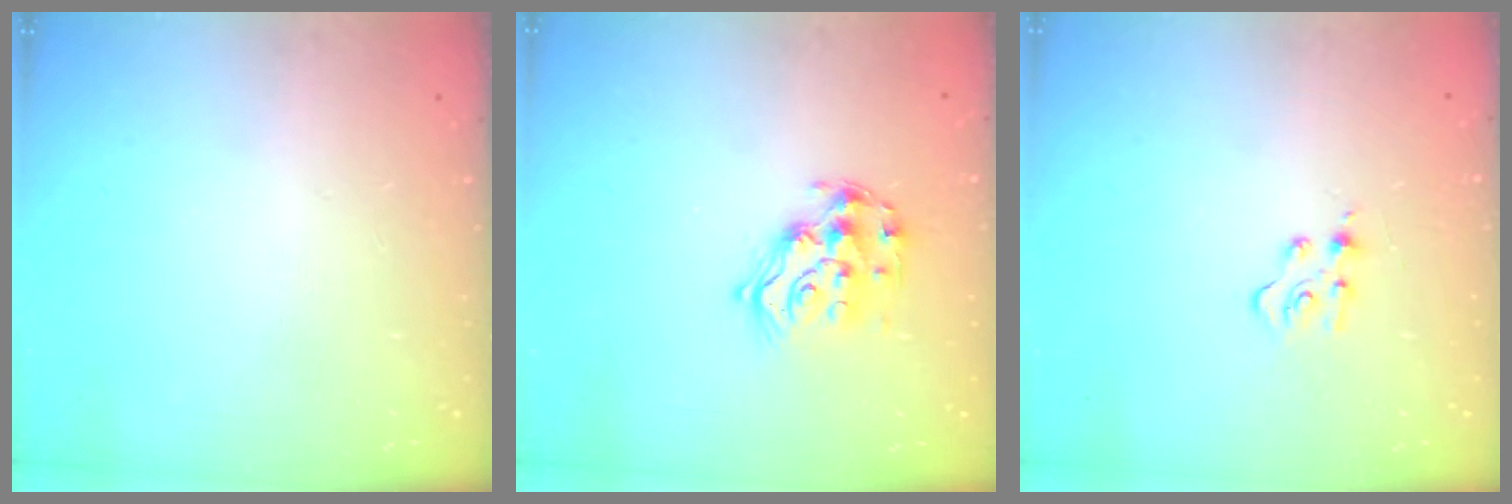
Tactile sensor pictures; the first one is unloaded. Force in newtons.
{"total": 14.2, "press": 14.2, "slide": 1.0}
{"total": 5.2, "press": 5.2, "slide": 0.5}